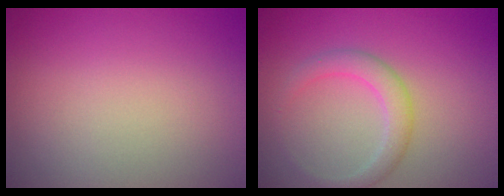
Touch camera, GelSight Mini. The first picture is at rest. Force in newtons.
{"total": 2.5, "press": 2.5, "slide": 0.1}